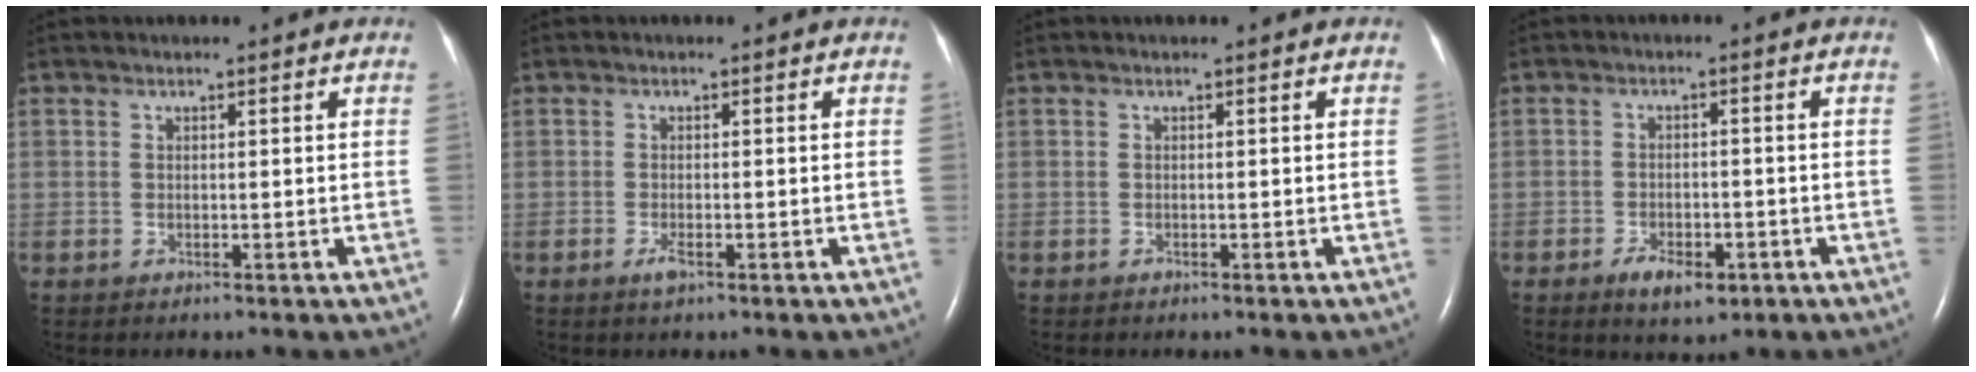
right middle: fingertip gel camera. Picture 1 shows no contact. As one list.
[{"total": 1.4, "force": [-0.8, 0.3, 1.1], "torque": [-0.027, -0.003, -0.014]}, {"total": 0.0}, {"total": 4.7, "force": [-2.6, 2.2, 3.2], "torque": [-0.053, 0.001, -0.036]}]